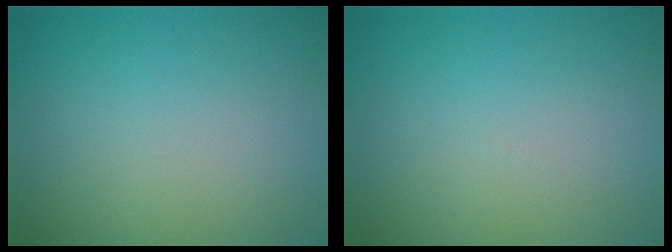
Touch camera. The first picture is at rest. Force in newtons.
{"total": 0.0}